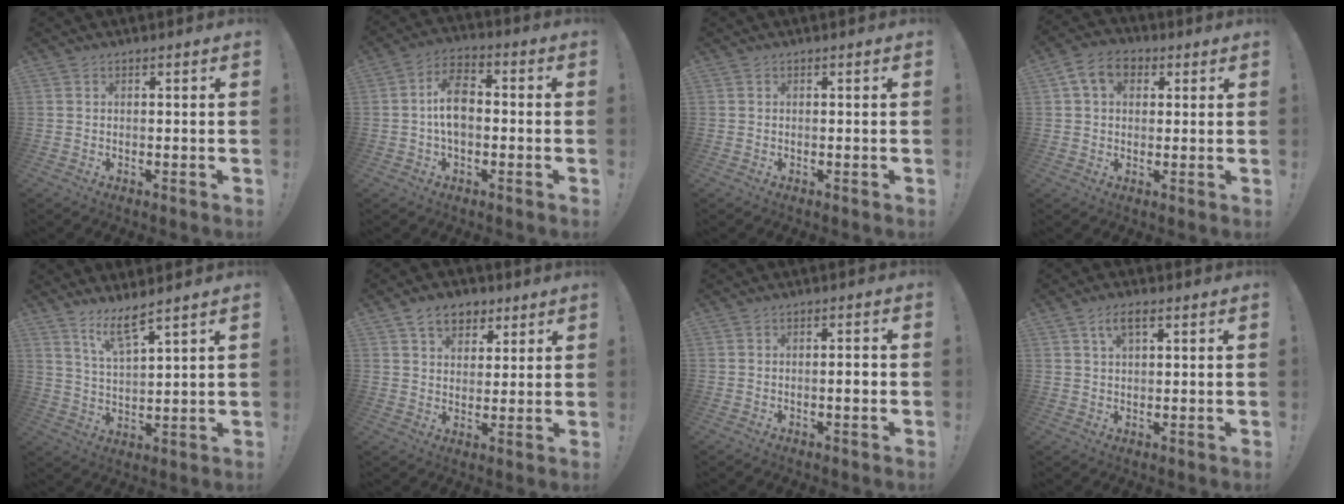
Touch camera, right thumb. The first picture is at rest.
{"total": 9.5, "force": [-0.5, 5.8, 7.5], "torque": [-0.132, 0.010, -0.009]}
{"total": 0.0}
{"total": 8.5, "force": [3.1, 6.1, 5.1], "torque": [-0.087, 0.010, 0.061]}
{"total": 8.3, "force": [6.2, 1.4, 5.2], "torque": [-0.092, -0.035, 0.108]}
{"total": 8.9, "force": [5.0, 6.3, 3.9], "torque": [-0.051, -0.017, 0.094]}
{"total": 2.5, "force": [-0.7, 0.3, 2.4], "torque": [-0.033, -0.001, -0.016]}
{"total": 4.8, "force": [2.2, 2.2, 3.7], "torque": [-0.059, 0.000, 0.037]}